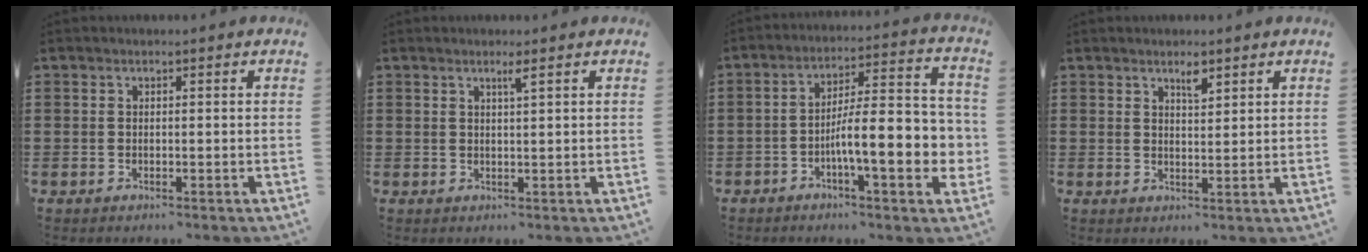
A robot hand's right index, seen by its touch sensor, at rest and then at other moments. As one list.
[{"total": 1.4, "force": [0.8, -0.2, 1.1], "torque": [-0.021, -0.003, 0.013]}, {"total": 11.1, "force": [-3.1, 3.0, 10.2], "torque": [-0.155, -0.015, -0.059]}, {"total": 2.3, "force": [1.7, 0.7, 1.4], "torque": [-0.014, -0.004, 0.026]}]